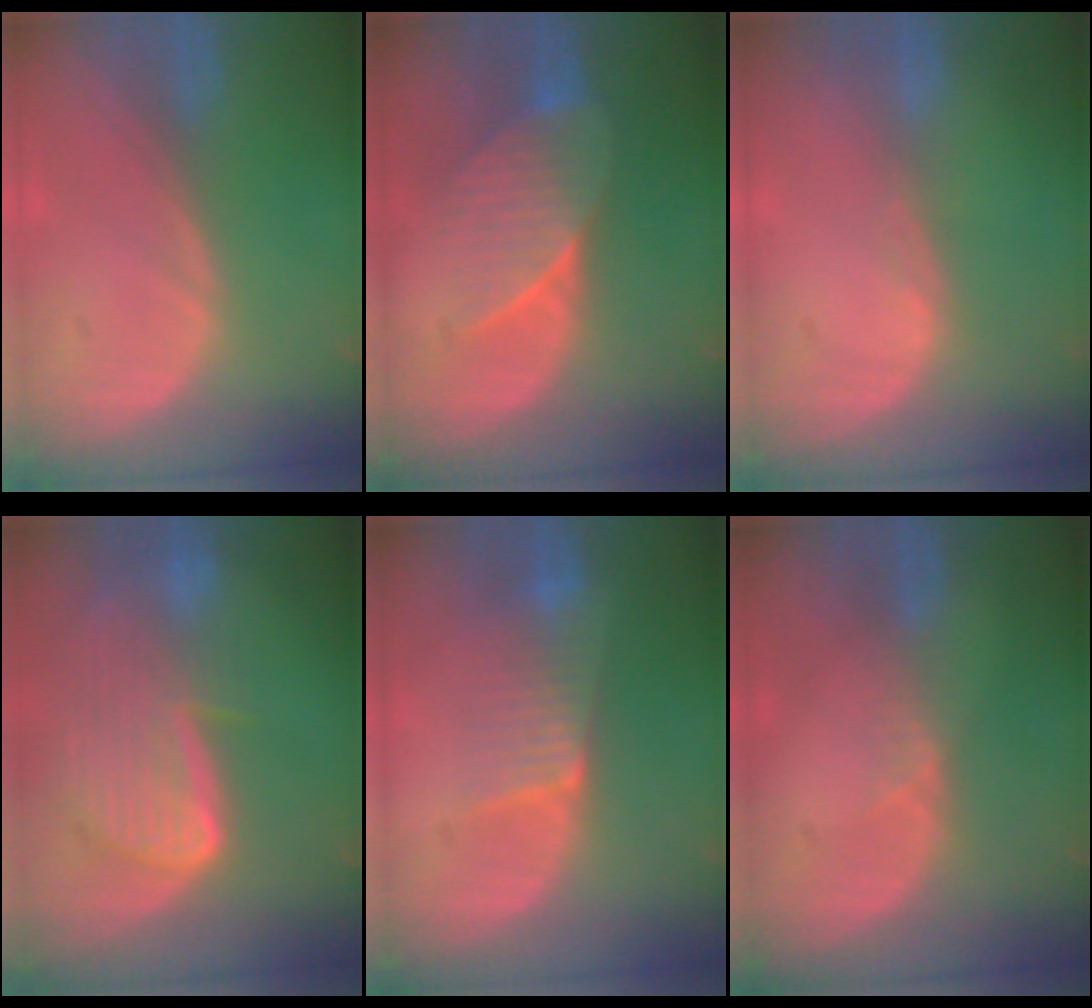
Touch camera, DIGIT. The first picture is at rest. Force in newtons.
{"total": 7.3, "press": 6.9, "slide": 2.1}
{"total": 0.6, "press": 0.5, "slide": 0.4}
{"total": 9.8, "press": 8.3, "slide": 5.3}
{"total": 6.5, "press": 5.8, "slide": 3.1}
{"total": 2.0, "press": 1.6, "slide": 1.3}